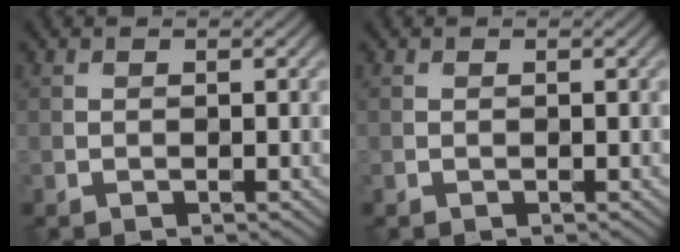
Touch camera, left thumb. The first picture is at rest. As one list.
[{"total": 0.0}]